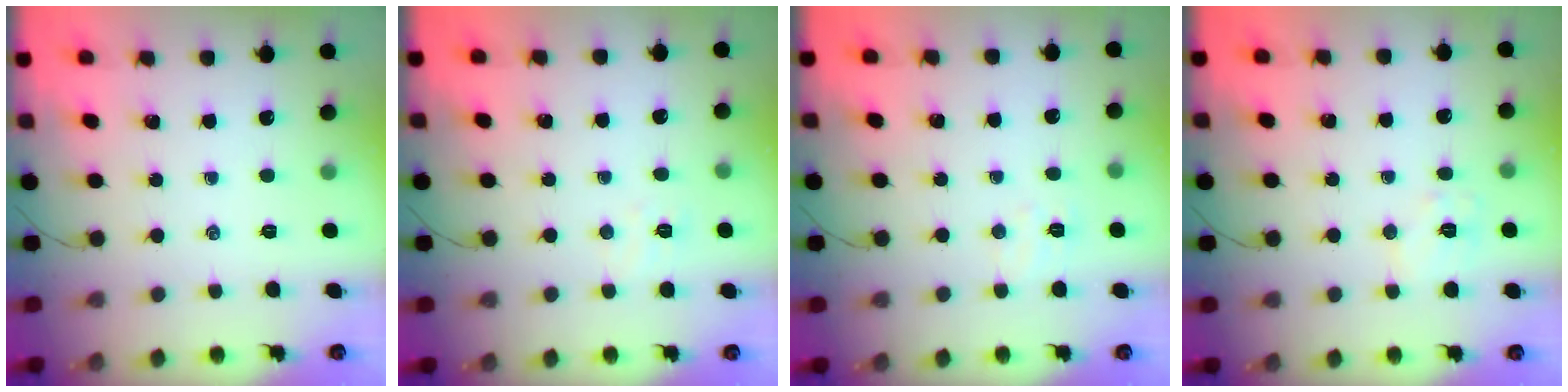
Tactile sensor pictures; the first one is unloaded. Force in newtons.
{"total": 3.9, "press": 3.8, "slide": 0.9}
{"total": 5.0, "press": 4.8, "slide": 1.2}
{"total": 6.4, "press": 6.4, "slide": 1.0}